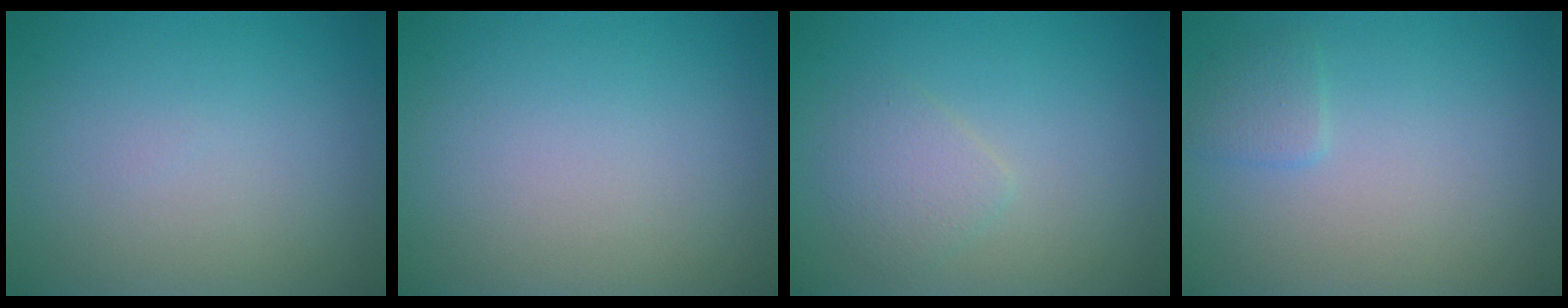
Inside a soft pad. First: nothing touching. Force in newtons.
{"total": 0.0}
{"total": 1.9, "press": 1.9, "slide": 0.1}
{"total": 1.2, "press": 1.2, "slide": 0.1}